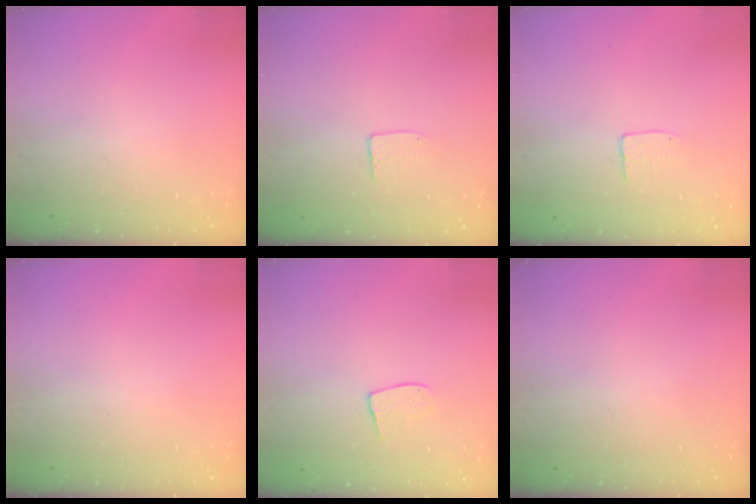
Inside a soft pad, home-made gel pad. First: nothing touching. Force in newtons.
{"total": 3.8, "press": 3.8, "slide": 0.3}
{"total": 3.8, "press": 3.8, "slide": 0.3}
{"total": 0.0}
{"total": 7.5, "press": 7.5, "slide": 0.4}
{"total": 0.0}